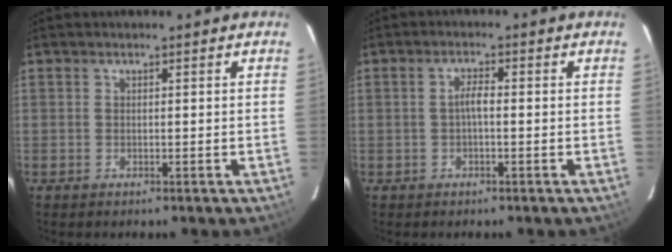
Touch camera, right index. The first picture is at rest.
{"total": 2.0, "force": [-0.3, 0.5, 1.9], "torque": [-0.039, 0.008, -0.006]}